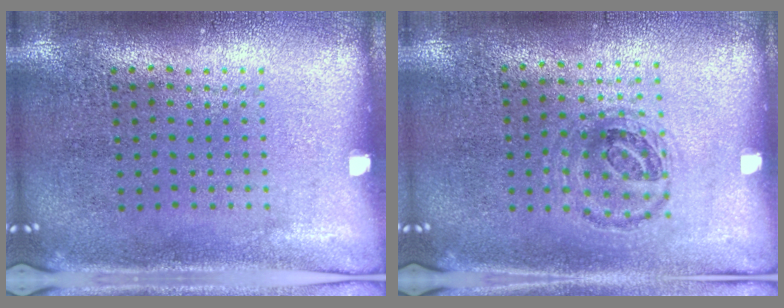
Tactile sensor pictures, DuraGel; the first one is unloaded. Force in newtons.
{"total": 1.0, "press": 0.9, "slide": 0.5}